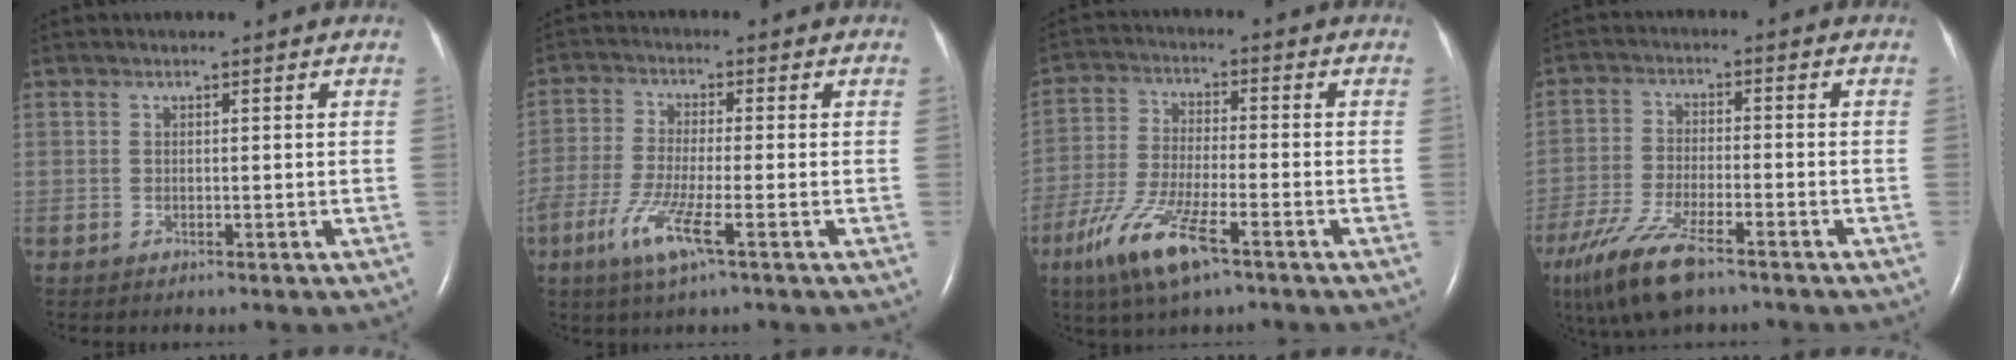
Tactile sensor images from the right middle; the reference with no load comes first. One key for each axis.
{"total": 8.5, "fx": -4.2, "fy": 0.8, "fz": 7.3, "tx": -0.163, "ty": -0.020, "tz": -0.085}
{"total": 11.0, "fx": -6.3, "fy": 2.2, "fz": 8.8, "tx": -0.189, "ty": -0.021, "tz": -0.116}
{"total": 11.5, "fx": -8.0, "fy": 2.8, "fz": 7.8, "tx": -0.163, "ty": -0.027, "tz": -0.146}